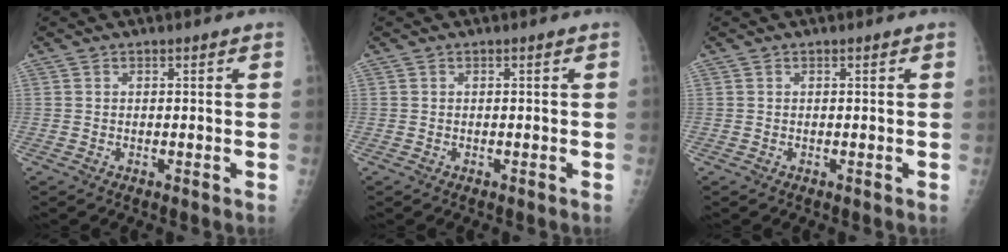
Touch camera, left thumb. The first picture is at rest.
{"total": 0.0}
{"total": 0.0}